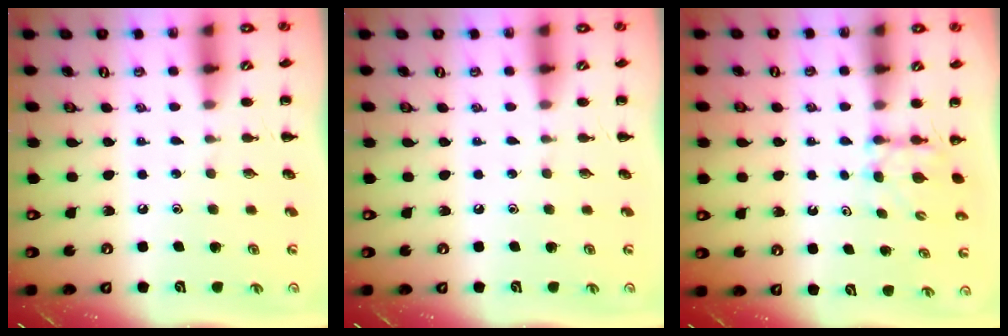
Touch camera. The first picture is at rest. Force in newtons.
{"total": 0.0}
{"total": 3.5, "press": 3.3, "slide": 1.1}